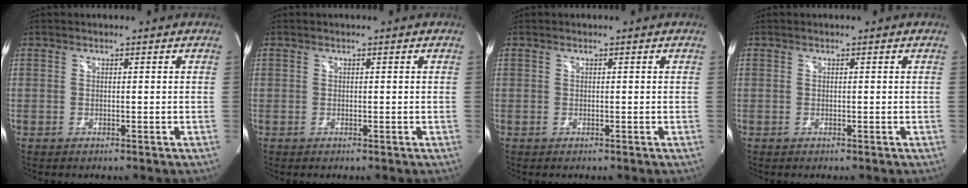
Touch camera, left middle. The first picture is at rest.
{"total": 0.0}
{"total": 0.0}
{"total": 0.0}